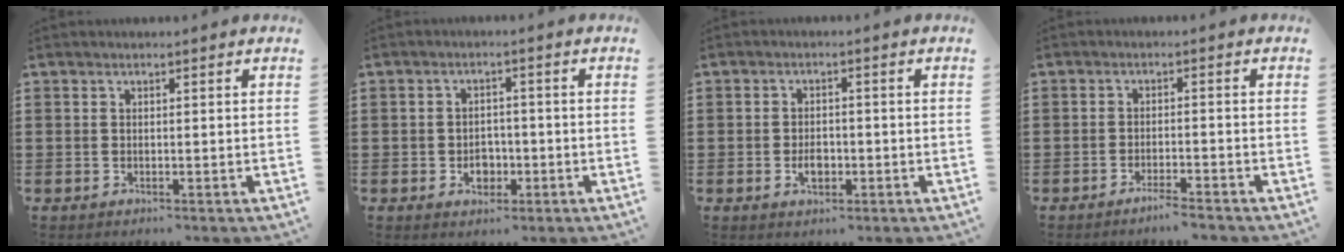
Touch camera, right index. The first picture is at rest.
{"total": 3.0, "force": [-1.0, 2.3, 1.7], "torque": [-0.028, -0.003, -0.020]}
{"total": 2.8, "force": [-0.8, 1.5, 2.2], "torque": [-0.035, -0.004, -0.014]}
{"total": 2.3, "force": [-2.1, 0.0, 1.0], "torque": [-0.018, 0.004, -0.040]}